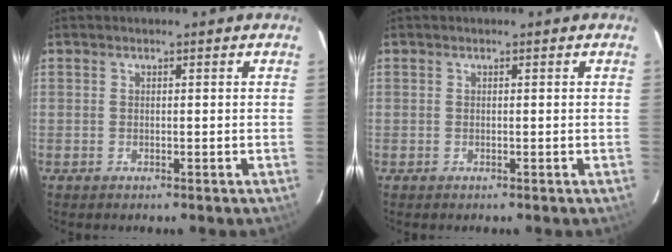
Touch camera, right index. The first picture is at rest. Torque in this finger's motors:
{"motor_torque": [0.00, 0.00, 0.00, 0.00]}